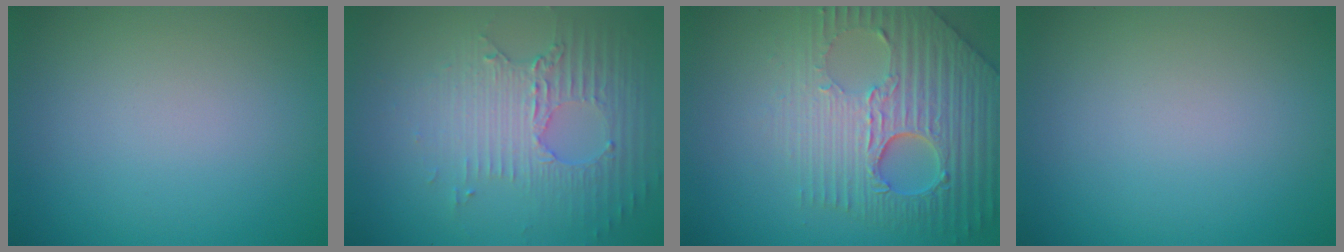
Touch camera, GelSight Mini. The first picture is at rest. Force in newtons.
{"total": 5.2, "press": 3.3, "slide": 4.0}
{"total": 7.5, "press": 5.9, "slide": 4.7}
{"total": 0.0}